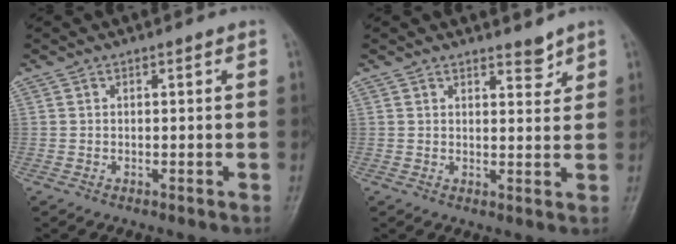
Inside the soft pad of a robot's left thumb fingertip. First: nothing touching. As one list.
[{"total": 2.6, "force": [2.3, 0.9, 0.9], "torque": [-0.001, -0.019, 0.036]}]